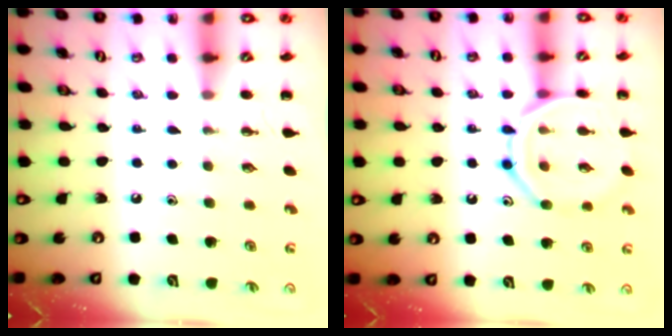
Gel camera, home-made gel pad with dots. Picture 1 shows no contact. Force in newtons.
{"total": 13.3, "press": 13.3, "slide": 0.5}